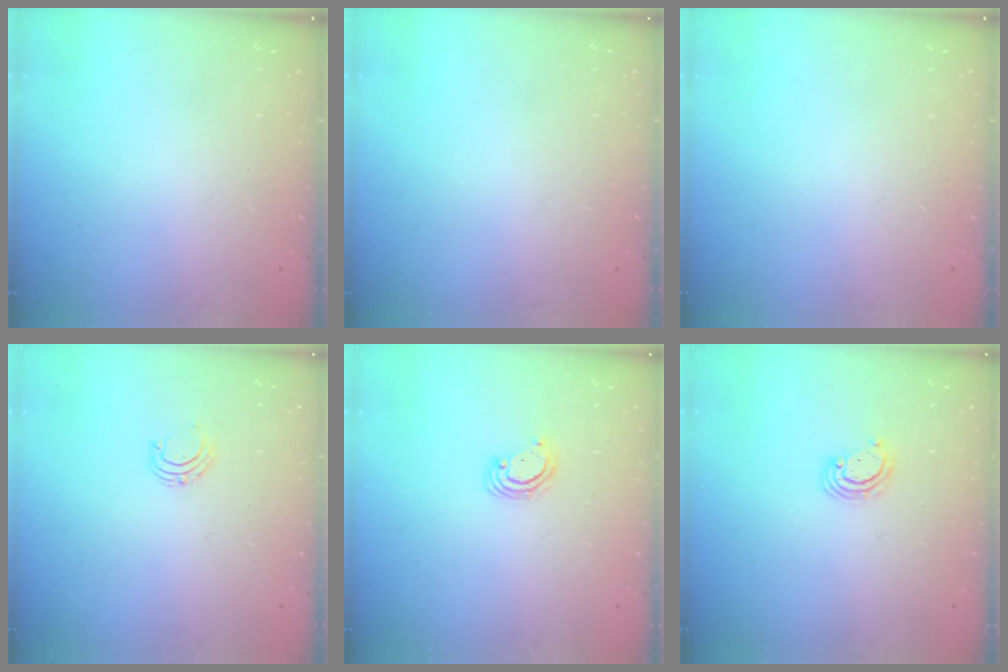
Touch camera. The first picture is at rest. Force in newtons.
{"total": 0.0}
{"total": 0.0}
{"total": 4.7, "press": 4.7, "slide": 0.4}
{"total": 4.4, "press": 4.4, "slide": 0.5}
{"total": 3.0, "press": 2.9, "slide": 0.3}